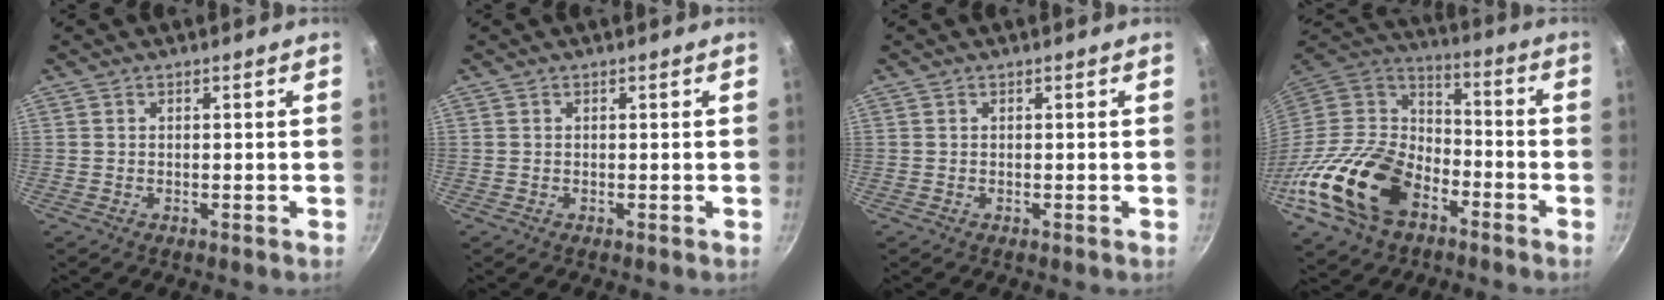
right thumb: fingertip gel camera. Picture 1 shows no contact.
{"total": 0.0}
{"total": 0.0}
{"total": 22.0, "force": [-10.0, 14.7, 12.9], "torque": [-0.231, 0.052, -0.192]}